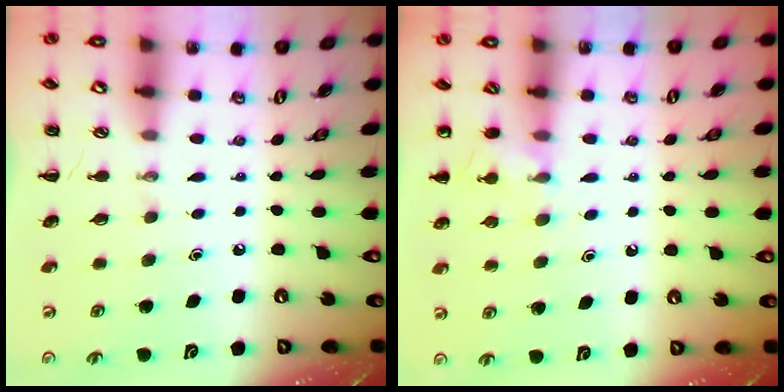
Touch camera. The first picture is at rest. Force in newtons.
{"total": 7.4, "press": 7.1, "slide": 2.0}